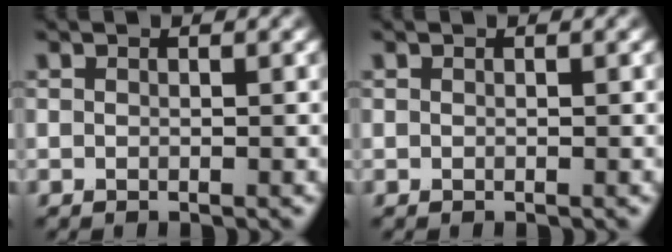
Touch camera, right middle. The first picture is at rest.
{"total": 0.0}